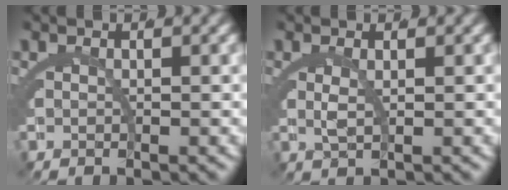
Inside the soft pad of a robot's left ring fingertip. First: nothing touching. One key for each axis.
{"total": 1.4, "fx": 0.5, "fy": -0.3, "fz": 1.3, "tx": -0.029, "ty": -0.009, "tz": 0.017}